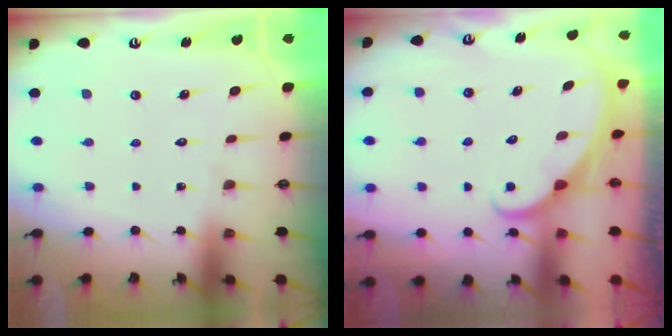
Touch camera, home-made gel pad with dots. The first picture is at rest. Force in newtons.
{"total": 2.0, "press": 2.0, "slide": 0.0}